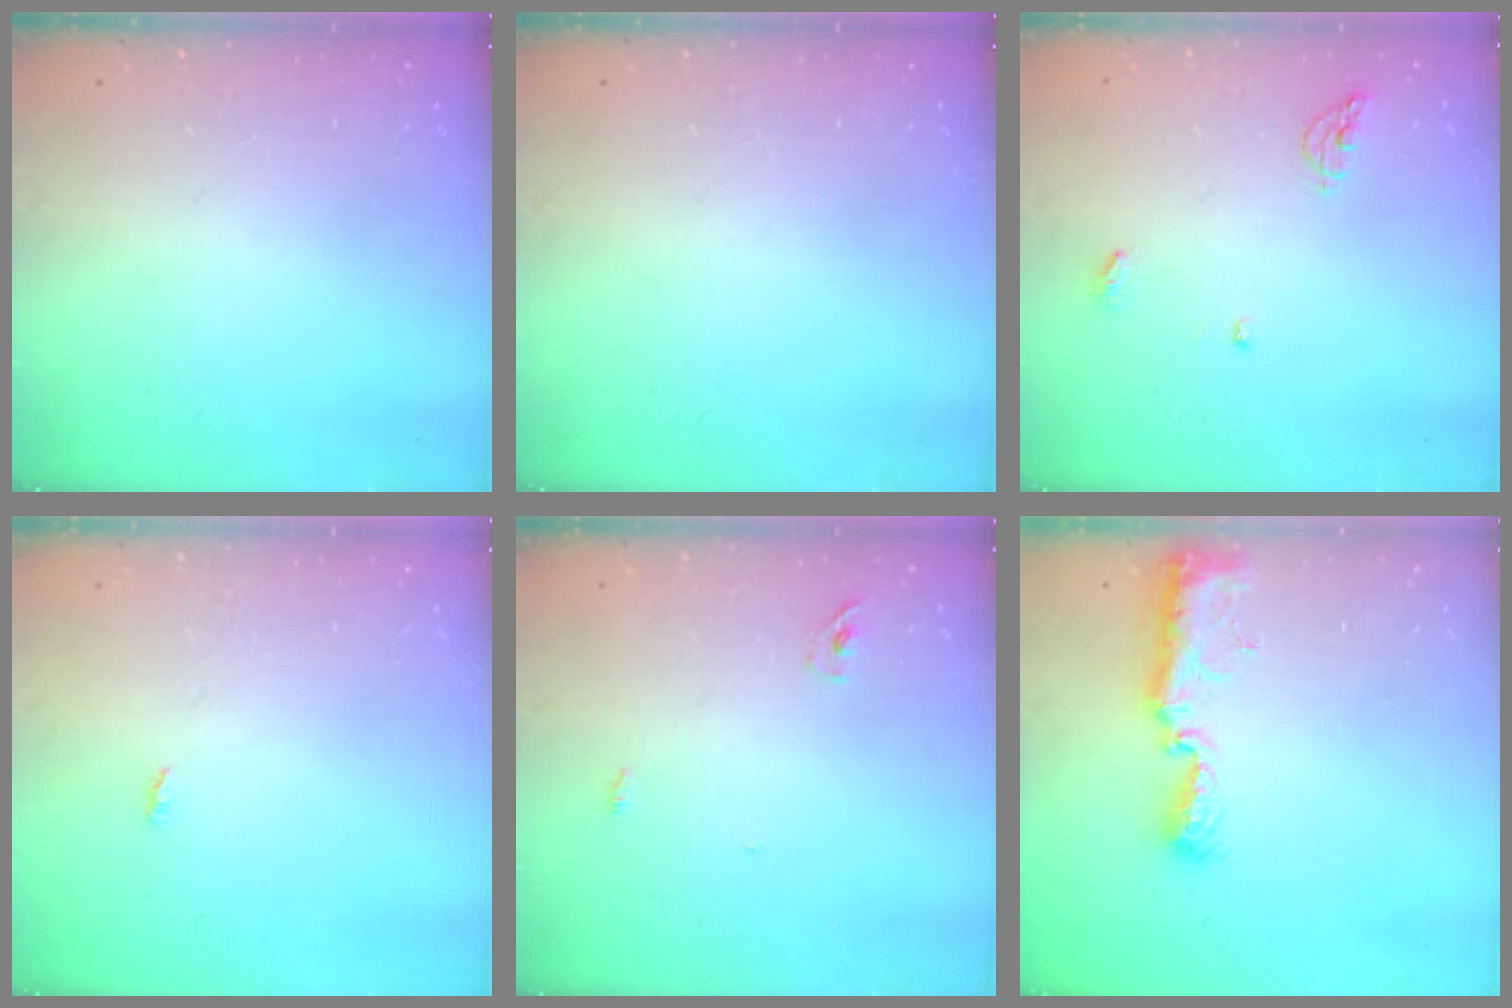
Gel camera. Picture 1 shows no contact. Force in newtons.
{"total": 0.0}
{"total": 6.0, "press": 6.0, "slide": 0.4}
{"total": 1.8, "press": 1.8, "slide": 0.2}
{"total": 6.0, "press": 2.8, "slide": 5.3}
{"total": 9.1, "press": 9.1, "slide": 0.8}